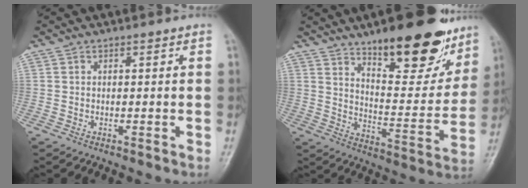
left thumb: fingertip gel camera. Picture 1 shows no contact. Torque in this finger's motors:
{"motor_torque": [1.57, 1.20, 1.47, -1.30, 0.20]}